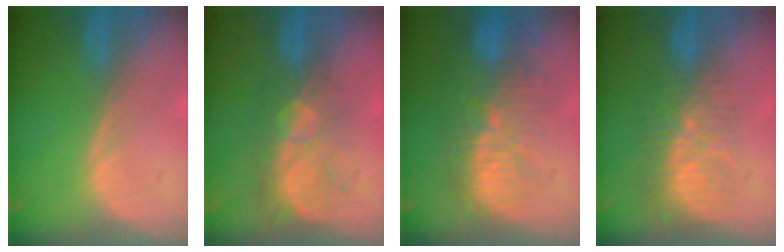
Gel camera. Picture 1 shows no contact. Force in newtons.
{"total": 8.8, "press": 7.6, "slide": 4.4}
{"total": 11.3, "press": 9.9, "slide": 5.5}
{"total": 8.6, "press": 7.4, "slide": 4.3}